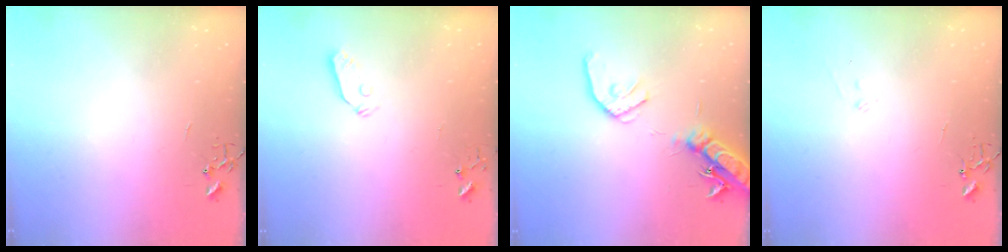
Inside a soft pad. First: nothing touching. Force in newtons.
{"total": 3.9, "press": 3.8, "slide": 0.6}
{"total": 16.5, "press": 16.2, "slide": 2.9}
{"total": 7.1, "press": 7.1, "slide": 0.7}